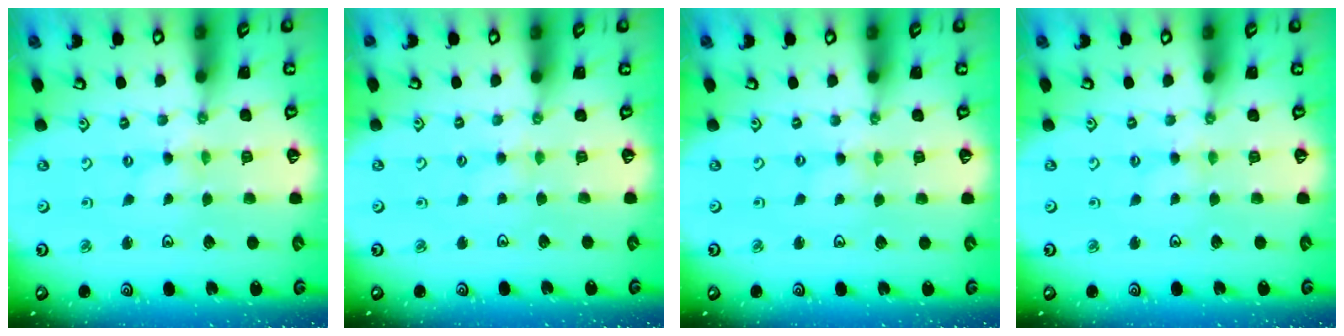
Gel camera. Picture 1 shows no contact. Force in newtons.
{"total": 2.1, "press": 2.1, "slide": 0.4}
{"total": 0.0}
{"total": 2.2, "press": 2.2, "slide": 0.3}